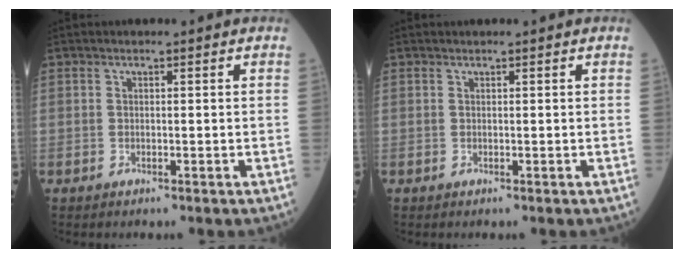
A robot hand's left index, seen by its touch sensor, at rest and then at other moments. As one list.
[{"total": 0.0}]